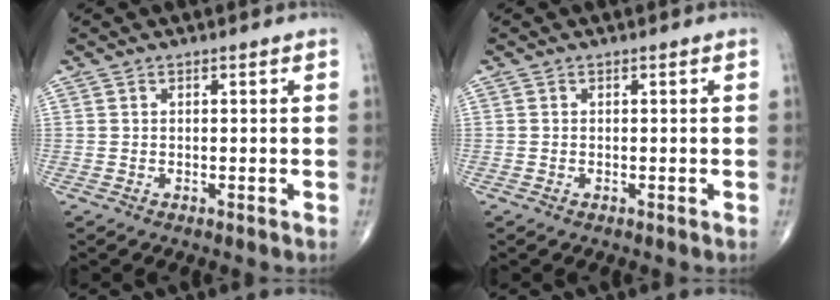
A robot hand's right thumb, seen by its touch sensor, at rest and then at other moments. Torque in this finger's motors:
{"motor_torque": [-0.46, 0.01, -0.40, 0.09, 0.10]}